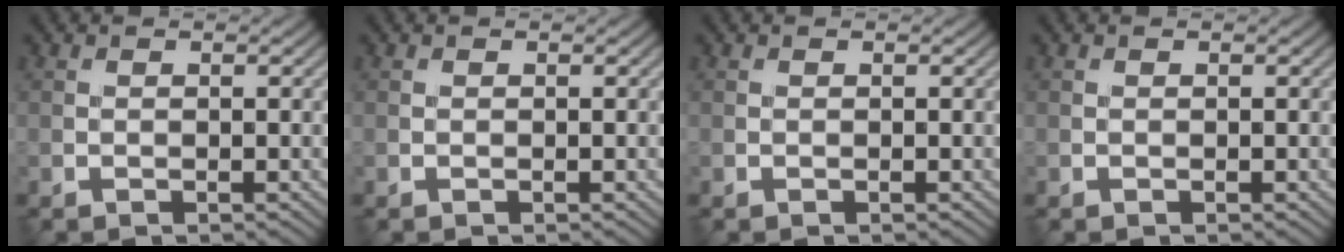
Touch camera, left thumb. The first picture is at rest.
{"total": 0.0}
{"total": 0.0}
{"total": 0.0}